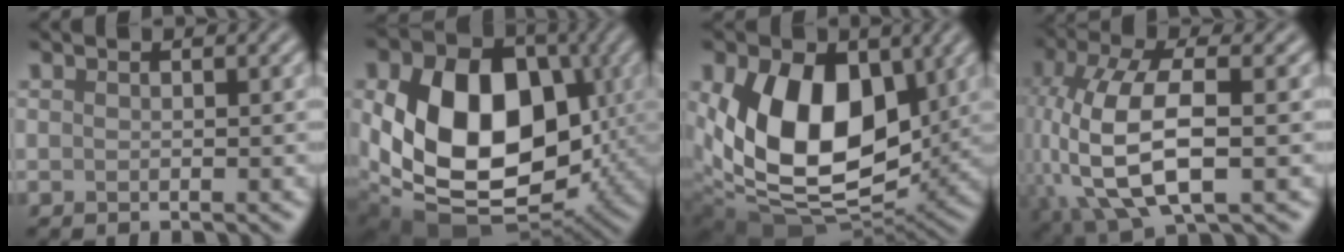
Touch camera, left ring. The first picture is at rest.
{"total": 14.1, "force": [0.0, 9.9, 10.0], "torque": [-0.172, -0.014, -0.004]}
{"total": 12.0, "force": [1.8, 7.7, 9.1], "torque": [-0.161, -0.016, 0.034]}
{"total": 11.0, "force": [-1.4, 4.9, 9.8], "torque": [-0.218, 0.000, -0.032]}